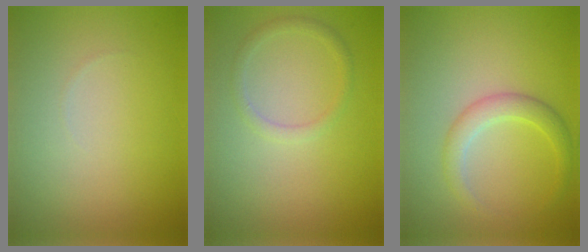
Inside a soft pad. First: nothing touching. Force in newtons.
{"total": 1.3, "press": 1.3, "slide": 0.0}
{"total": 2.5, "press": 2.5, "slide": 0.0}